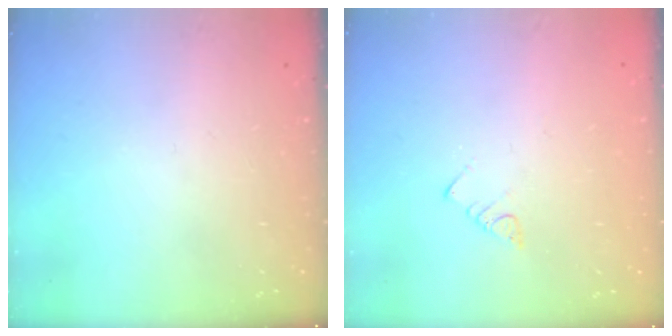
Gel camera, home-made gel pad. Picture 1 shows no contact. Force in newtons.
{"total": 2.5, "press": 2.5, "slide": 0.4}